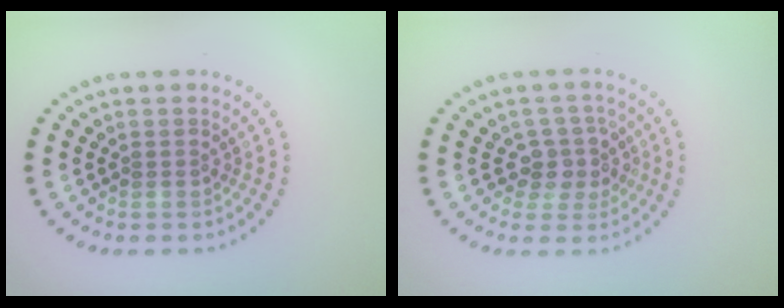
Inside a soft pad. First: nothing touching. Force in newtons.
{"total": 3.0, "press": 2.4, "slide": 1.7}